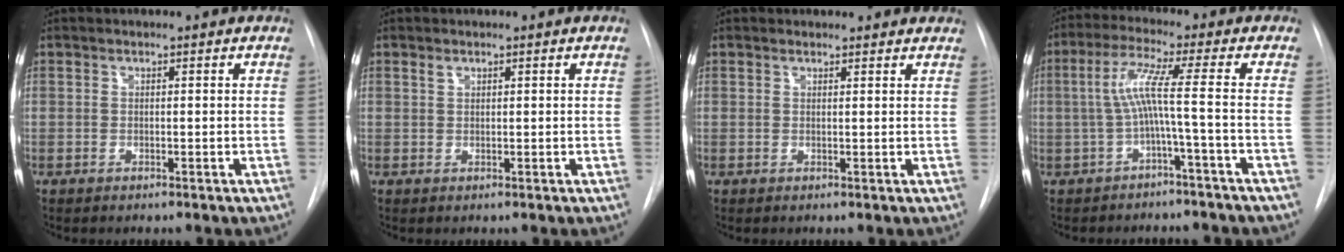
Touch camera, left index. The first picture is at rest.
{"total": 0.7, "force": [0.6, 0.3, 0.3], "torque": [-0.006, 0.003, 0.011]}
{"total": 4.0, "force": [3.8, 1.0, 0.2], "torque": [0.001, 0.008, 0.037]}
{"total": 6.1, "force": [-1.3, -1.5, 5.8], "torque": [-0.122, 0.022, -0.020]}